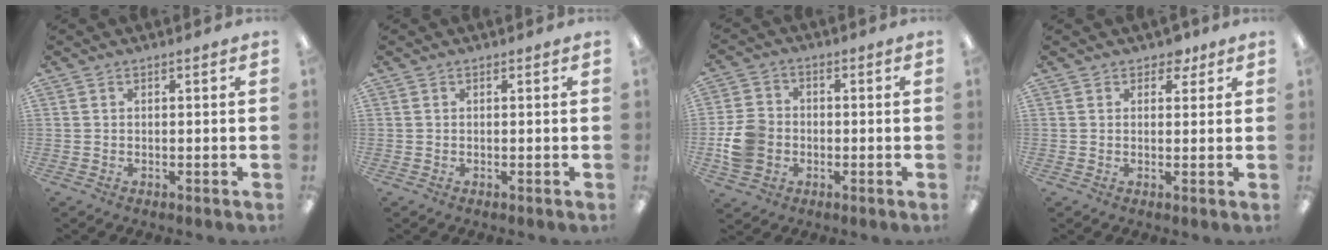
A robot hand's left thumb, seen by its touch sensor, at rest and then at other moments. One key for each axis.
{"total": 0.0}
{"total": 9.1, "fx": -1.7, "fy": 7.7, "fz": 4.5, "tx": -0.097, "ty": 0.014, "tz": -0.033}
{"total": 3.5, "fx": 2.3, "fy": 2.3, "fz": 1.2, "tx": -0.004, "ty": -0.006, "tz": 0.039}